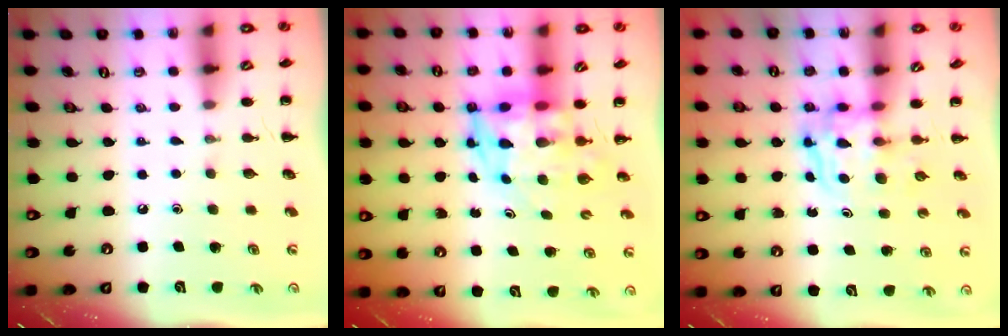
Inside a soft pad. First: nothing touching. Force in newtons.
{"total": 6.2, "press": 5.8, "slide": 2.1}
{"total": 3.6, "press": 3.6, "slide": 0.2}